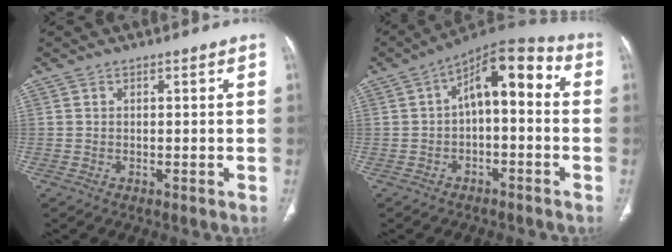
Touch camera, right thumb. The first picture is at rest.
{"total": 11.7, "force": [0.4, 5.8, 10.2], "torque": [-0.127, 0.050, -0.007]}